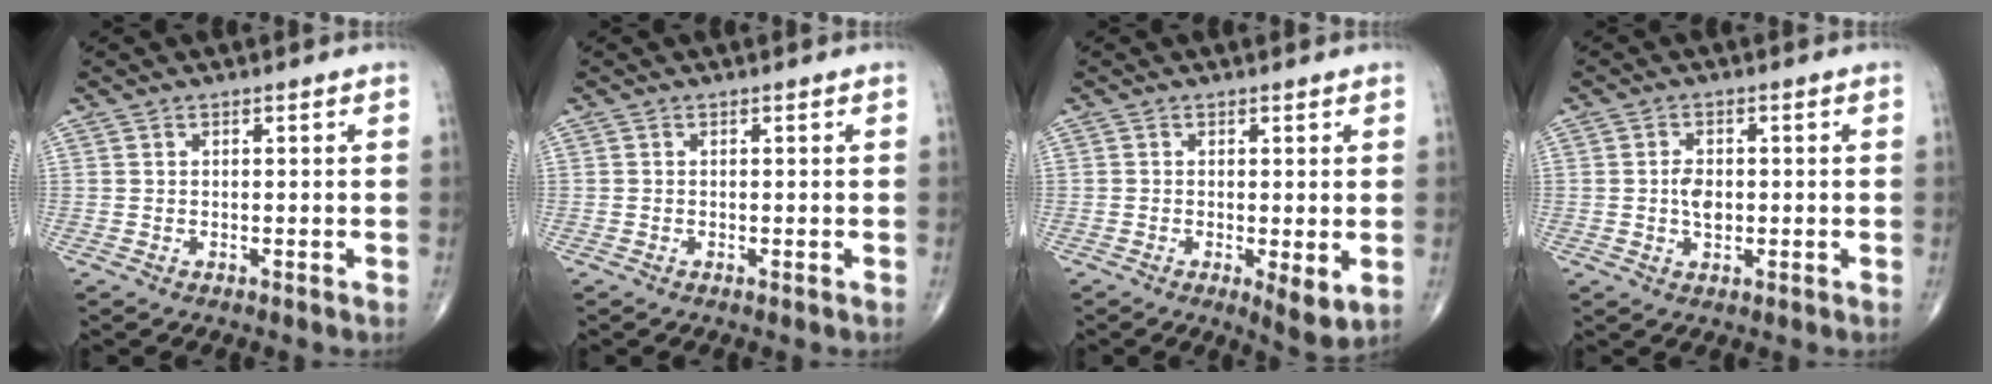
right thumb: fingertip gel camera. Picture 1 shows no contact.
{"total": 0.0}
{"total": 4.7, "force": [-0.8, 1.4, 4.4], "torque": [-0.070, -0.017, -0.014]}
{"total": 3.6, "force": [-0.2, 2.3, 2.7], "torque": [-0.042, 0.001, -0.005]}